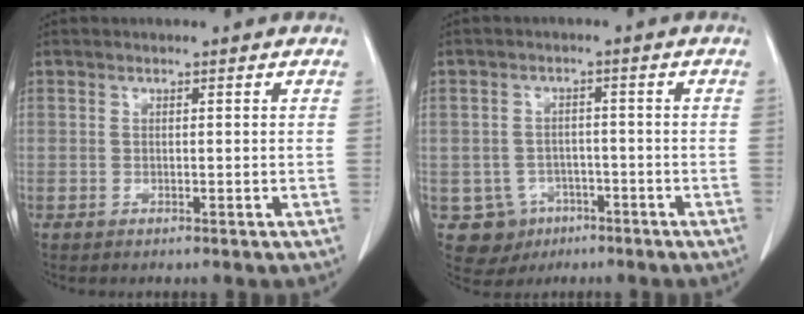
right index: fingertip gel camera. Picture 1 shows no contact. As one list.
[{"total": 6.4, "force": [-2.5, 5.8, 0.6], "torque": [-0.010, 0.012, -0.026]}]